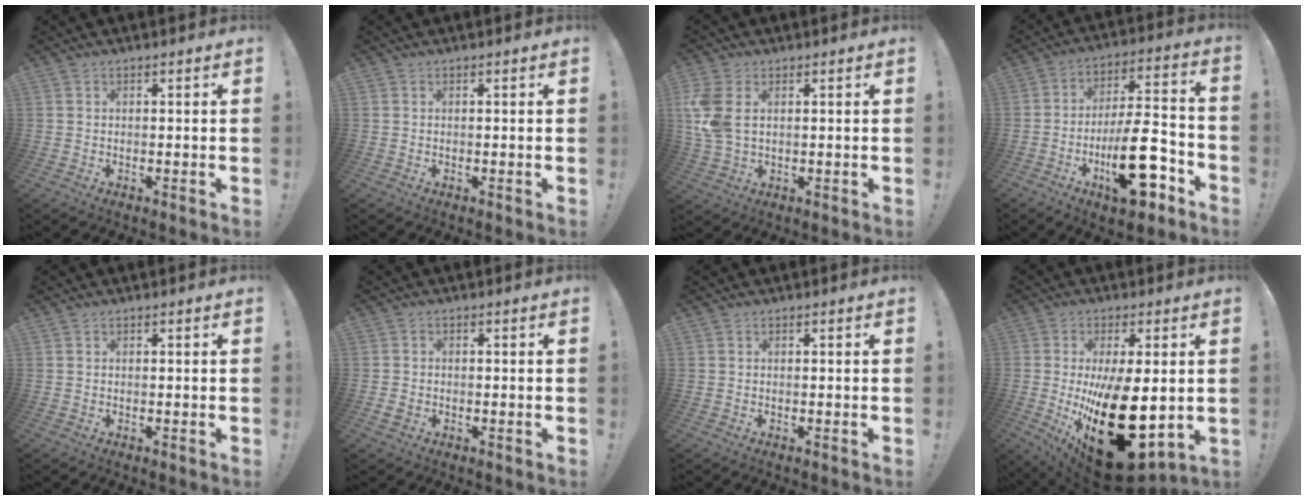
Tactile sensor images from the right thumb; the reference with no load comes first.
{"total": 0.0}
{"total": 8.0, "force": [2.2, 5.0, 5.8], "torque": [-0.126, -0.006, 0.043]}
{"total": 20.7, "force": [-8.1, 7.8, 17.3], "torque": [-0.275, 0.050, -0.123]}
{"total": 0.0}
{"total": 2.0, "force": [-0.9, 1.4, 1.1], "torque": [-0.022, 0.007, -0.014]}
{"total": 0.0}
{"total": 25.5, "force": [-3.0, 12.1, 22.3], "torque": [-0.329, -0.019, -0.013]}